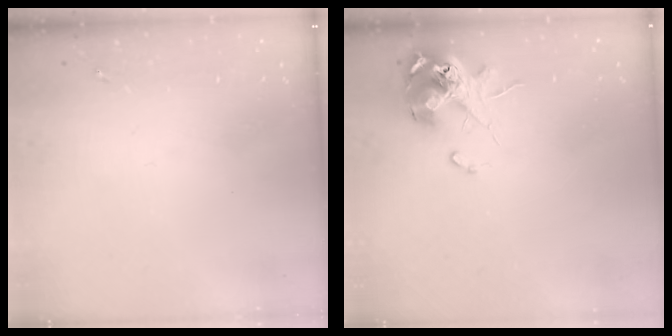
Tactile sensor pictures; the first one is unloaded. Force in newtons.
{"total": 12.0, "press": 11.8, "slide": 1.6}